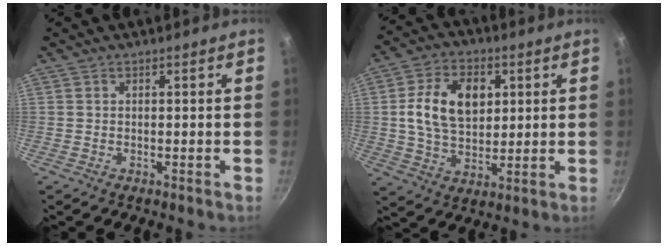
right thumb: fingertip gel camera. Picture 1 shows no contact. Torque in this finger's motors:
{"motor_torque": [0.47, 0.58, 0.65, -0.58, 0.36]}